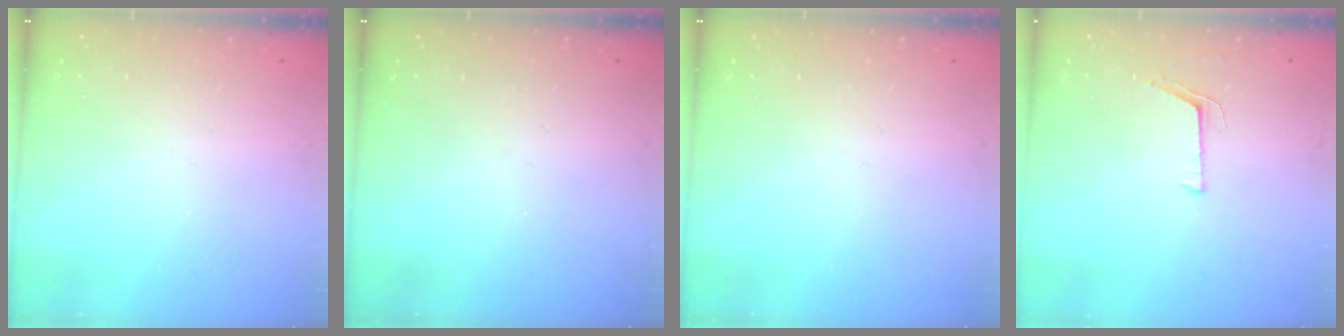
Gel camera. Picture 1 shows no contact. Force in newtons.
{"total": 0.0}
{"total": 0.0}
{"total": 4.2, "press": 3.5, "slide": 2.3}